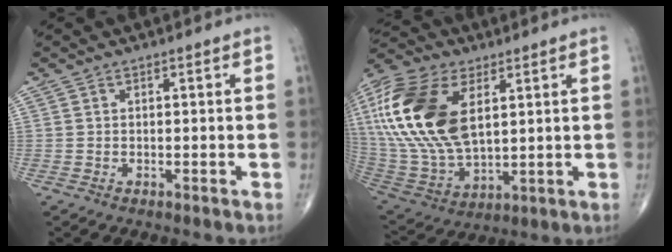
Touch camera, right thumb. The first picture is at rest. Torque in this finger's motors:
{"motor_torque": [0.65, 3.48, 2.14, 0.63, 0.74]}